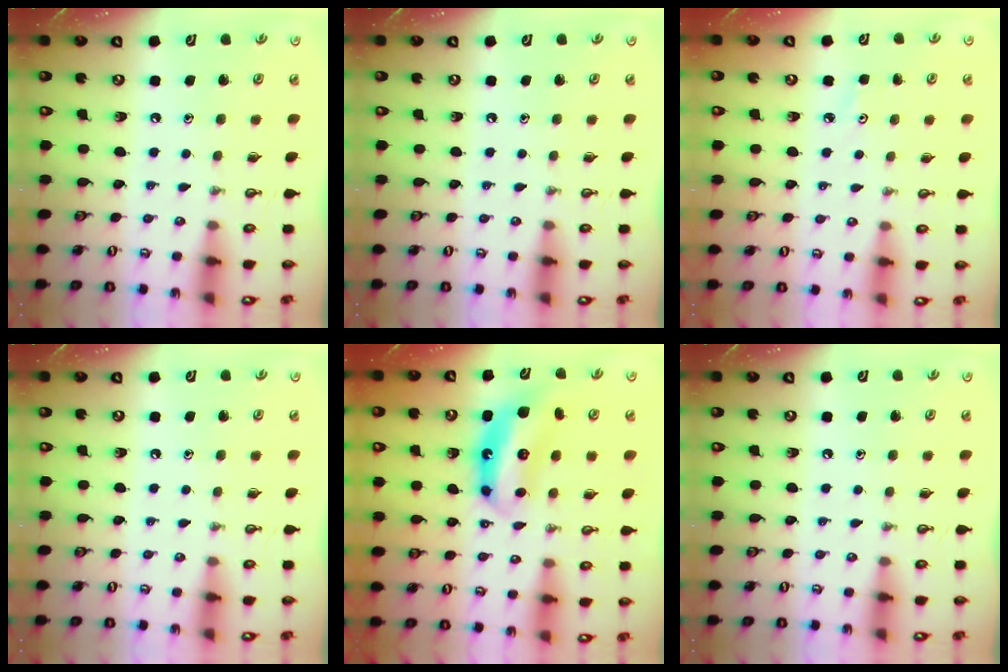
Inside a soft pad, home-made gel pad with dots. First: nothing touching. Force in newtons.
{"total": 0.0}
{"total": 2.8, "press": 2.8, "slide": 0.4}
{"total": 0.0}
{"total": 7.5, "press": 7.5, "slide": 0.7}
{"total": 0.0}